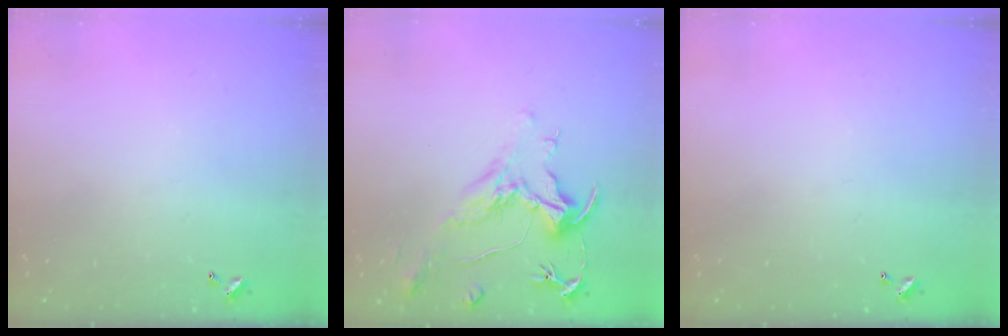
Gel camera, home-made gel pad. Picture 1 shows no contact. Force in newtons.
{"total": 2.2, "press": 1.7, "slide": 1.3}
{"total": 0.0}